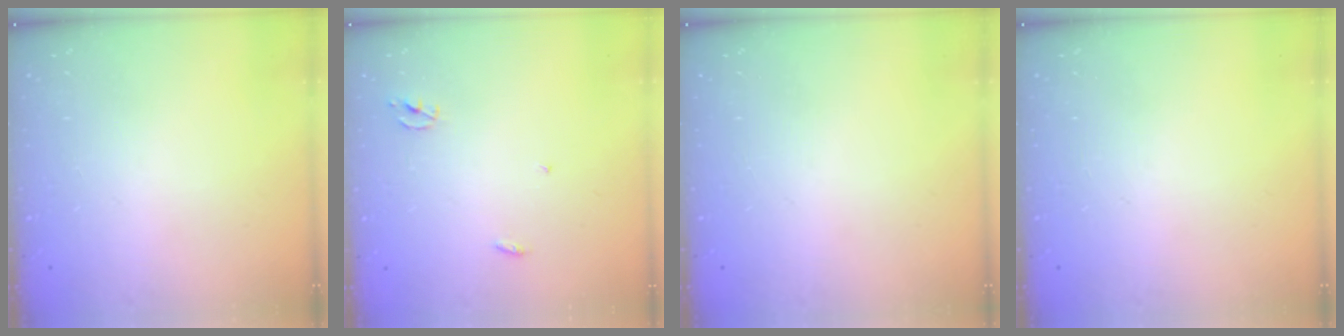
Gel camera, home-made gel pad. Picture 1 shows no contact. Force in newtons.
{"total": 2.3, "press": 2.3, "slide": 0.2}
{"total": 0.0}
{"total": 0.0}